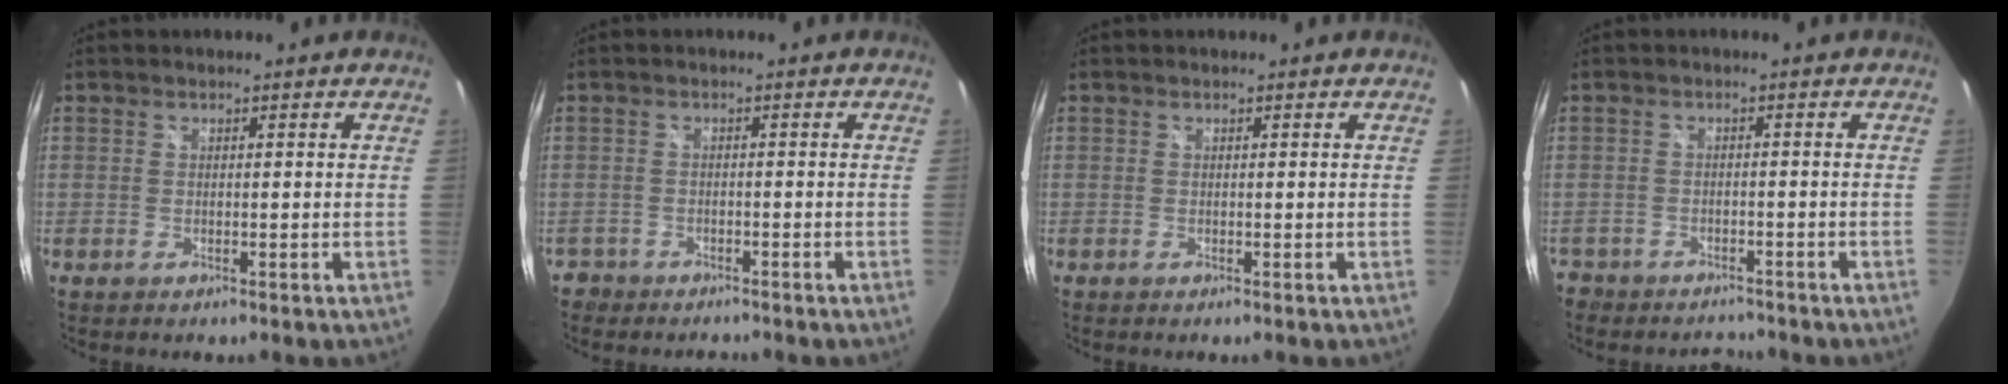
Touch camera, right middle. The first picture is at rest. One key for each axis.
{"total": 2.8, "fx": -2.1, "fy": 1.8, "fz": -0.1, "tx": -0.010, "ty": 0.005, "tz": -0.040}
{"total": 0.0}
{"total": 4.8, "fx": -4.0, "fy": 2.7, "fz": 0.0, "tx": -0.019, "ty": 0.012, "tz": -0.070}